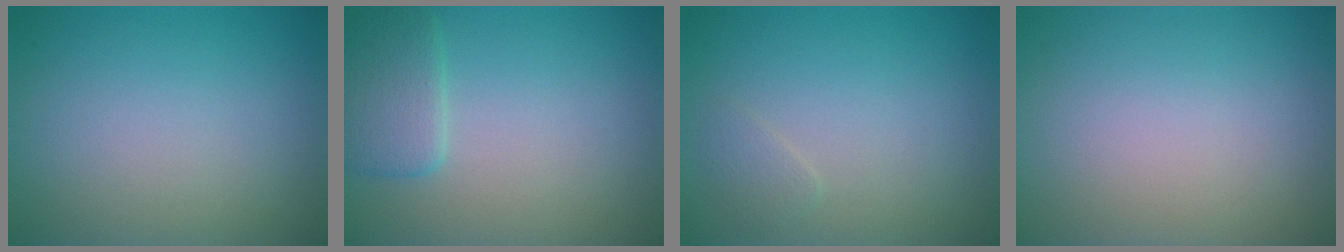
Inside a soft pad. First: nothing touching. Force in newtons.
{"total": 2.9, "press": 2.9, "slide": 0.1}
{"total": 0.9, "press": 0.9, "slide": 0.0}
{"total": 0.0}